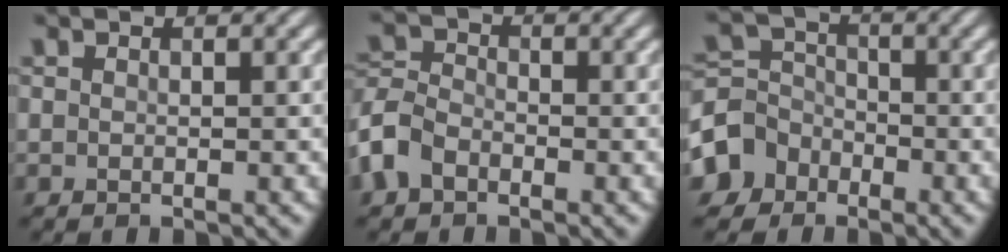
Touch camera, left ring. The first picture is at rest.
{"total": 3.8, "force": [-2.1, 2.5, 2.0], "torque": [-0.046, 0.005, -0.056]}
{"total": 5.1, "force": [-2.8, 4.2, 0.8], "torque": [-0.004, 0.009, -0.074]}